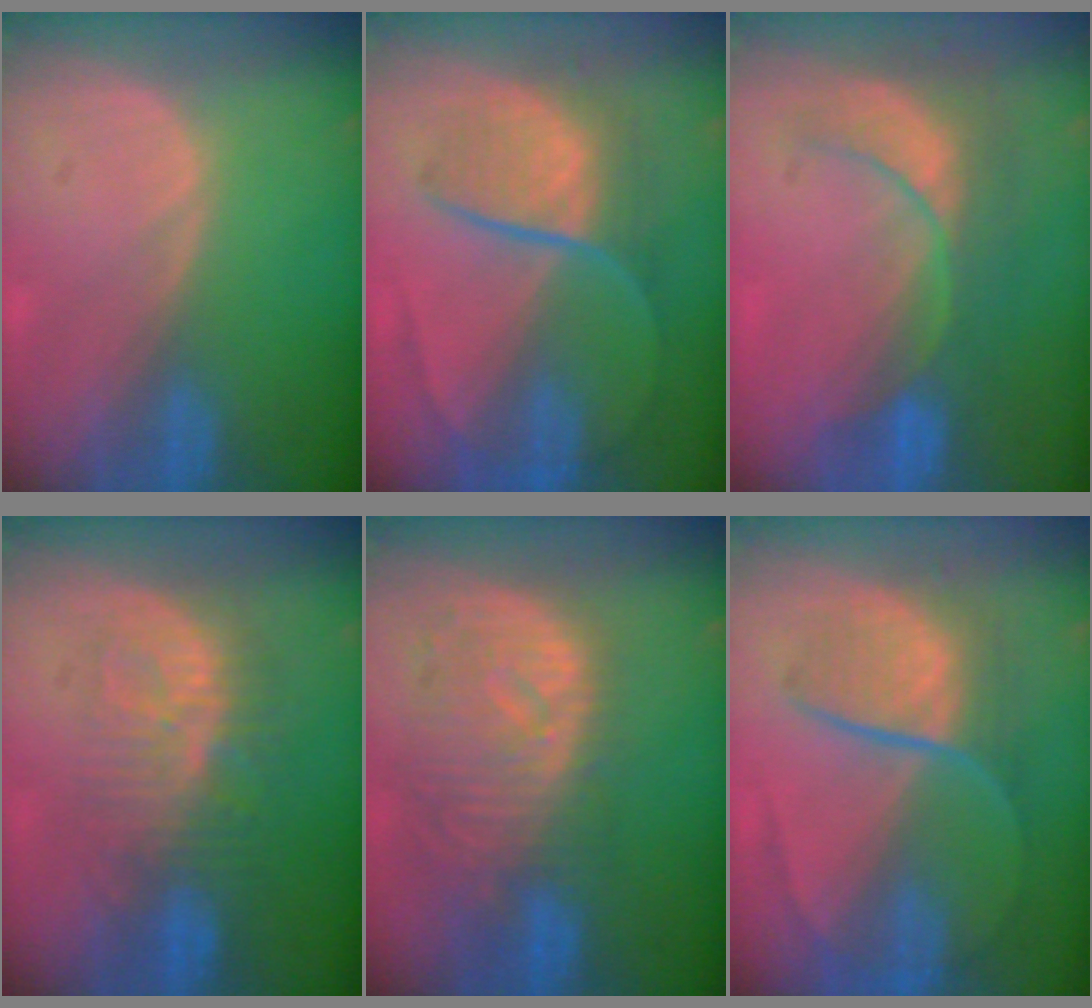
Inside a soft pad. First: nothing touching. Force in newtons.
{"total": 8.8, "press": 7.6, "slide": 4.6}
{"total": 8.9, "press": 7.8, "slide": 4.2}
{"total": 9.4, "press": 8.8, "slide": 3.3}
{"total": 11.1, "press": 9.7, "slide": 5.3}
{"total": 8.8, "press": 7.6, "slide": 4.6}